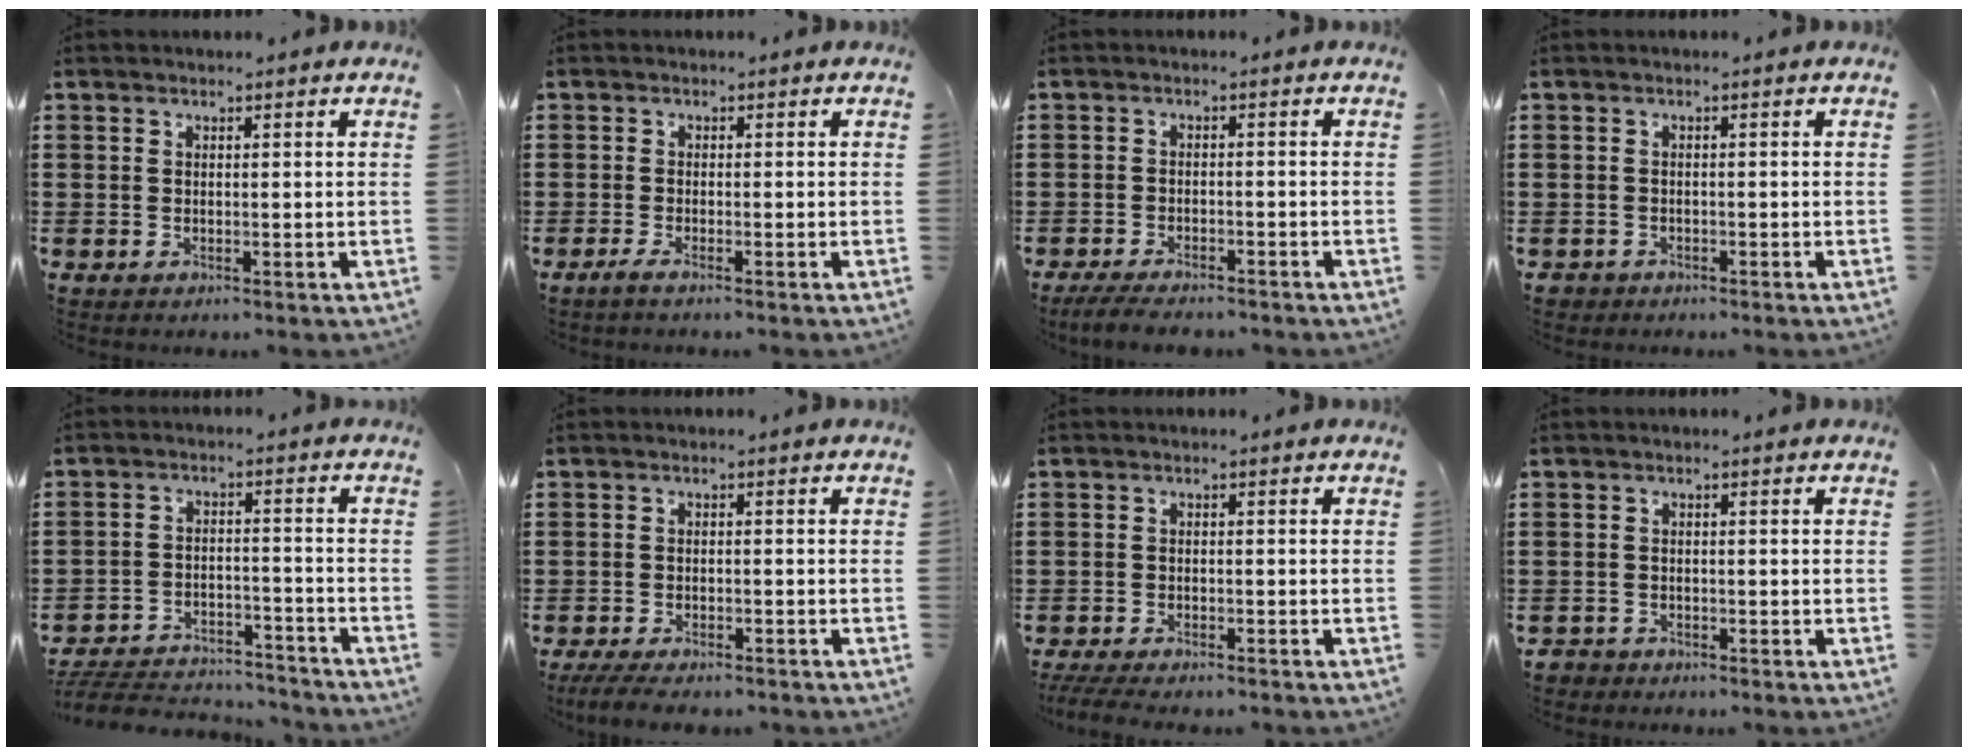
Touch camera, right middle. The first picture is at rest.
{"total": 1.0, "force": [-0.8, 0.0, 0.6], "torque": [-0.015, -0.003, -0.016]}
{"total": 3.1, "force": [-3.0, 0.3, 0.9], "torque": [-0.032, -0.006, -0.063]}
{"total": 0.9, "force": [-0.8, 0.4, 0.0], "torque": [-0.004, 0.001, -0.018]}
{"total": 5.4, "force": [-5.2, 0.9, 0.7], "torque": [-0.017, 0.007, -0.107]}
{"total": 3.0, "force": [-2.8, 0.3, 0.9], "torque": [-0.032, -0.007, -0.062]}
{"total": 2.6, "force": [-2.5, 0.1, 0.7], "torque": [-0.022, -0.005, -0.052]}
{"total": 1.4, "force": [-1.3, 0.4, 0.0], "torque": [-0.005, -0.001, -0.030]}